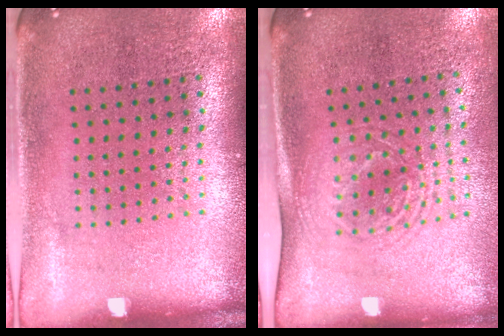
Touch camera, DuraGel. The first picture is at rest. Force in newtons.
{"total": 1.7, "press": 1.3, "slide": 1.0}